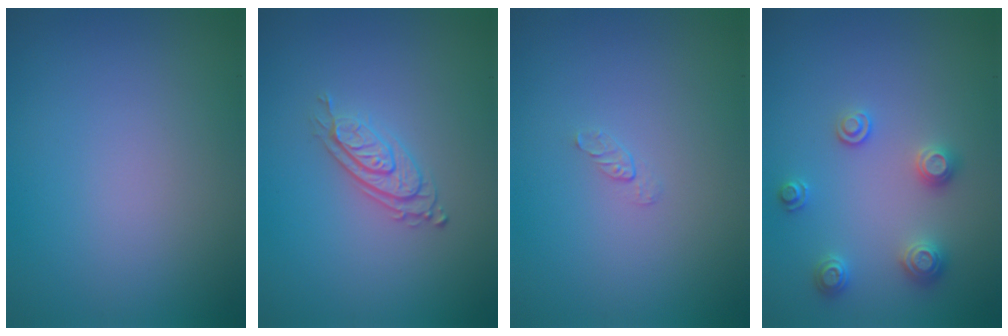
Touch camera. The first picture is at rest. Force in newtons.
{"total": 2.8, "press": 2.0, "slide": 1.9}
{"total": 0.5, "press": 0.3, "slide": 0.4}
{"total": 2.5, "press": 2.5, "slide": 0.3}